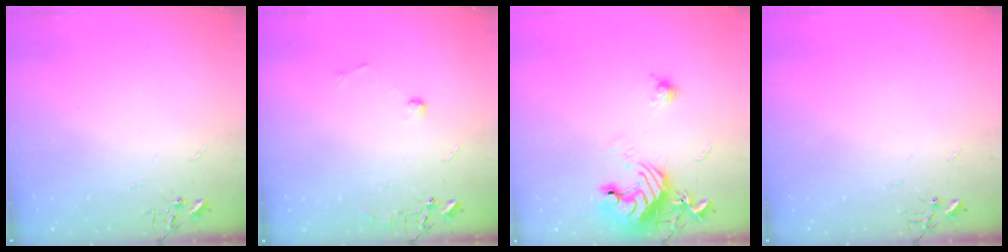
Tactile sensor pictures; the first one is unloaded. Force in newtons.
{"total": 6.8, "press": 6.8, "slide": 0.9}
{"total": 13.7, "press": 13.6, "slide": 1.7}
{"total": 0.0}